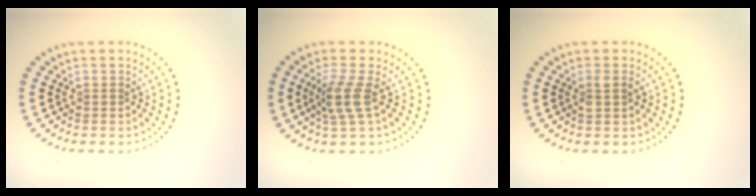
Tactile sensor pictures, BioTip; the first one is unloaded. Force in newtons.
{"total": 2.7, "press": 2.1, "slide": 1.7}
{"total": 1.4, "press": 1.2, "slide": 0.7}